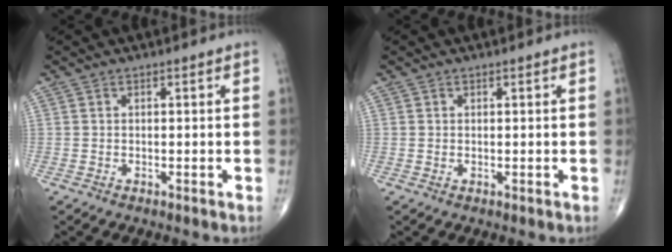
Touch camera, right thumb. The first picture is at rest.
{"total": 0.0}